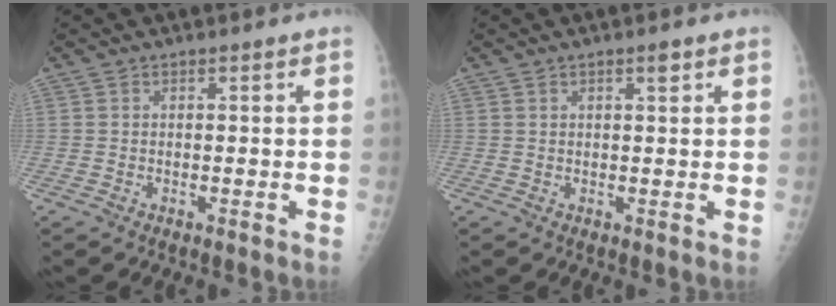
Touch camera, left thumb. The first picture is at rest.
{"total": 1.3, "force": [0.7, 0.4, 1.0], "torque": [-0.009, -0.002, 0.012]}